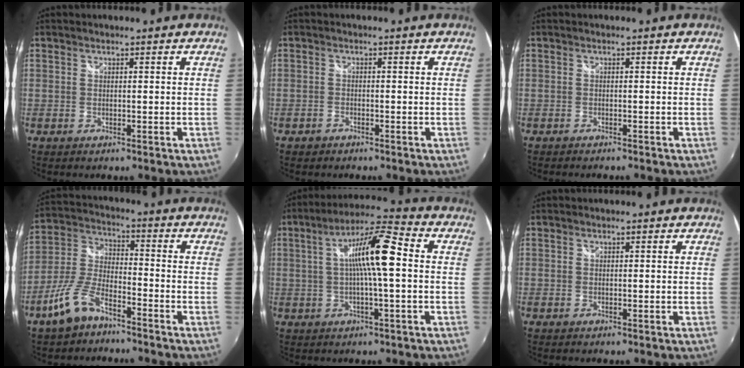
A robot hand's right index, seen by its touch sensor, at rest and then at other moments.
{"total": 1.6, "force": [-1.2, 1.0, 0.1], "torque": [-0.008, -0.002, -0.021]}
{"total": 1.6, "force": [-1.6, 0.3, 0.4], "torque": [-0.016, -0.013, -0.027]}
{"total": 9.4, "force": [-6.4, 3.7, 5.8], "torque": [-0.133, 0.003, -0.123]}
{"total": 11.3, "force": [0.7, 1.3, 11.2], "torque": [-0.199, 0.019, 0.007]}
{"total": 0.0}